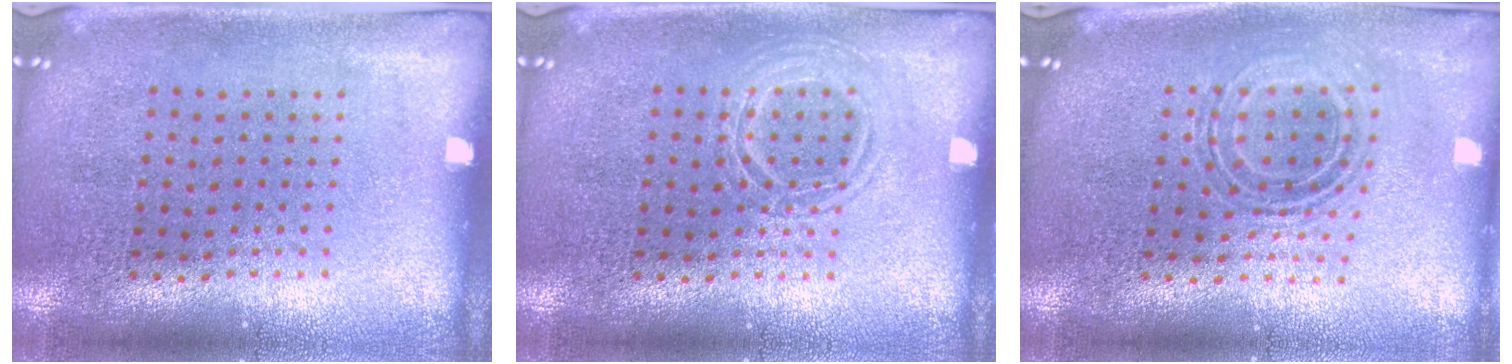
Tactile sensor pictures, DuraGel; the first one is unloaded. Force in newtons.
{"total": 1.6, "press": 1.6, "slide": 0.2}
{"total": 0.7, "press": 0.7, "slide": 0.2}